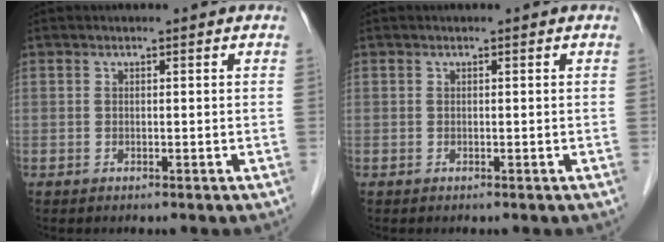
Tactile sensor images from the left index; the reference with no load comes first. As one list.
[{"total": 0.0}]